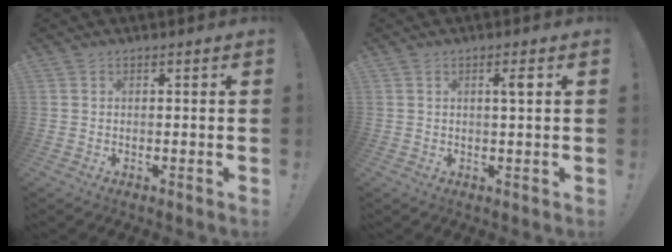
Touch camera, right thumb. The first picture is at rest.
{"total": 2.7, "force": [0.7, 0.0, 2.6], "torque": [-0.036, -0.004, 0.004]}